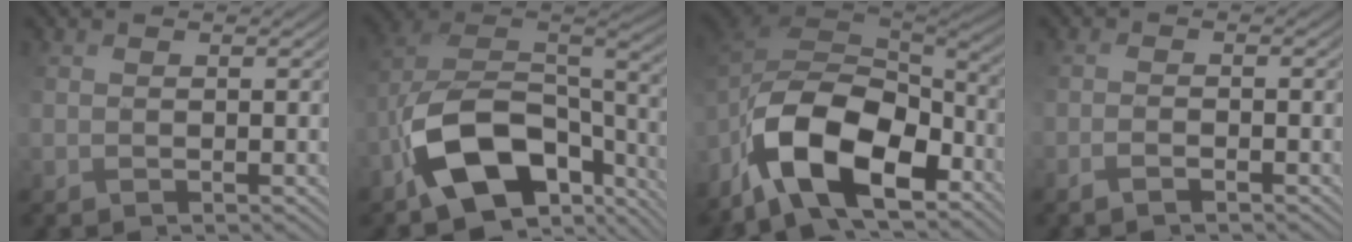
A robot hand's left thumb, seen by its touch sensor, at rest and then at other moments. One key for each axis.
{"total": 14.3, "fx": -7.4, "fy": 7.5, "fz": 9.7, "tx": -0.191, "ty": -0.006, "tz": -0.131}
{"total": 15.5, "fx": -7.5, "fy": 7.4, "fz": 11.3, "tx": -0.259, "ty": -0.019, "tz": -0.137}
{"total": 1.3, "fx": -1.1, "fy": -0.1, "fz": 0.7, "tx": -0.011, "ty": 0.001, "tz": -0.019}